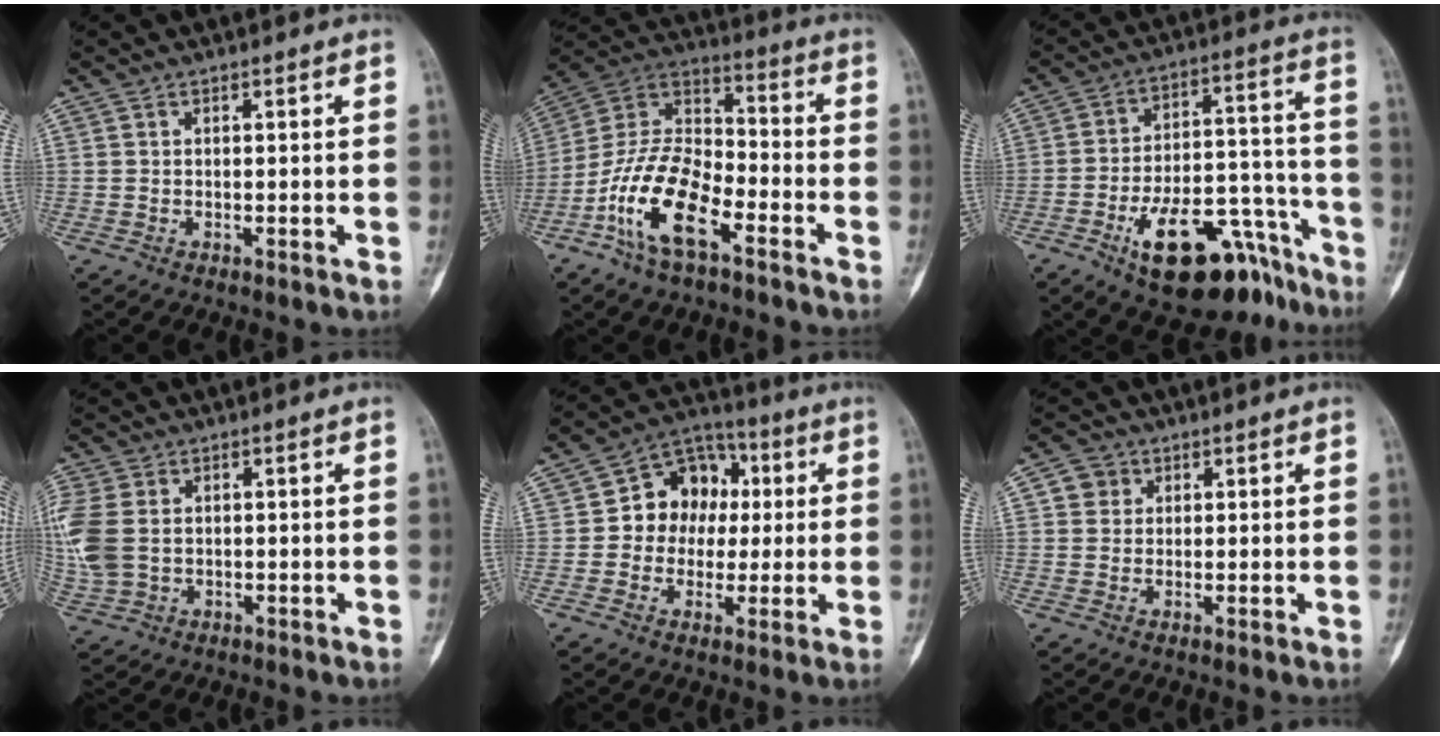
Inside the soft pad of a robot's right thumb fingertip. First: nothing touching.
{"total": 16.7, "force": [-8.2, 7.7, 12.3], "torque": [-0.231, 0.059, -0.161]}
{"total": 20.6, "force": [-12.7, 9.1, 13.5], "torque": [-0.167, 0.093, -0.193]}
{"total": 11.3, "force": [1.3, 8.3, 7.6], "torque": [-0.209, -0.001, 0.033]}
{"total": 12.0, "force": [1.1, 9.9, 6.8], "torque": [-0.054, 0.022, 0.006]}
{"total": 3.5, "force": [1.1, 3.2, 0.8], "torque": [0.007, -0.001, 0.013]}